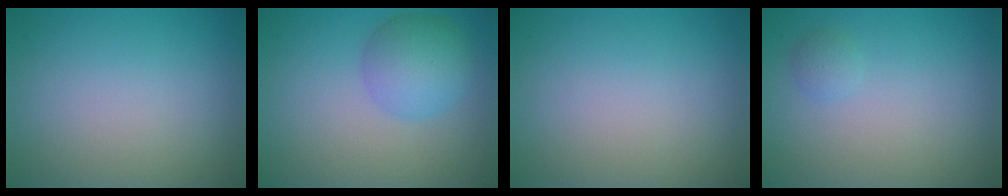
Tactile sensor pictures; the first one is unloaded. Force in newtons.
{"total": 4.2, "press": 4.2, "slide": 0.2}
{"total": 0.0}
{"total": 0.9, "press": 0.9, "slide": 0.0}